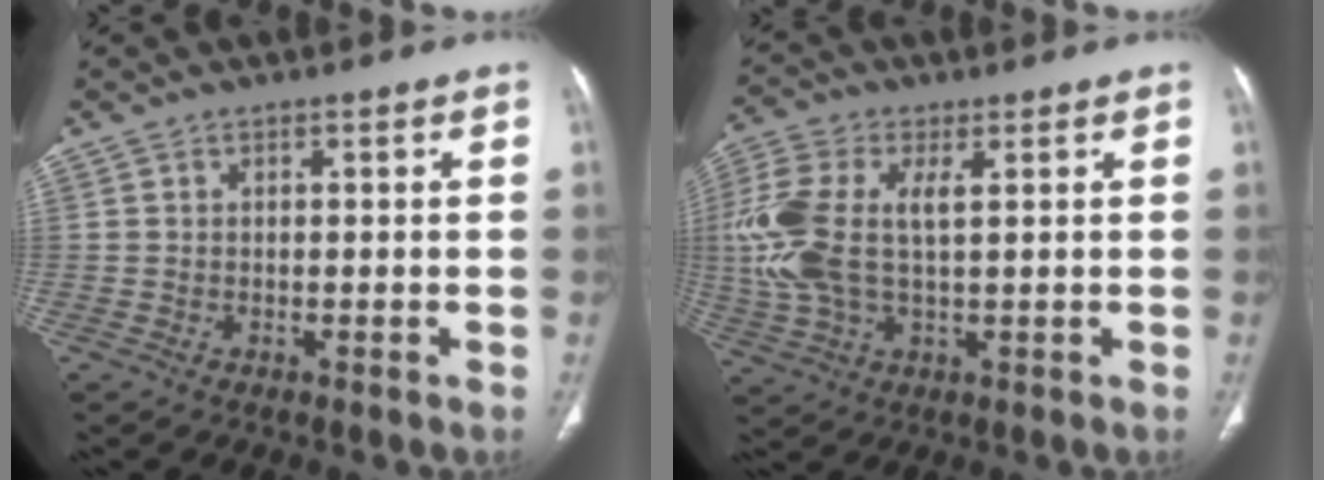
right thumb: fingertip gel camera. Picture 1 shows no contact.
{"total": 13.2, "force": [2.1, 6.7, 11.2], "torque": [-0.280, 0.012, 0.044]}